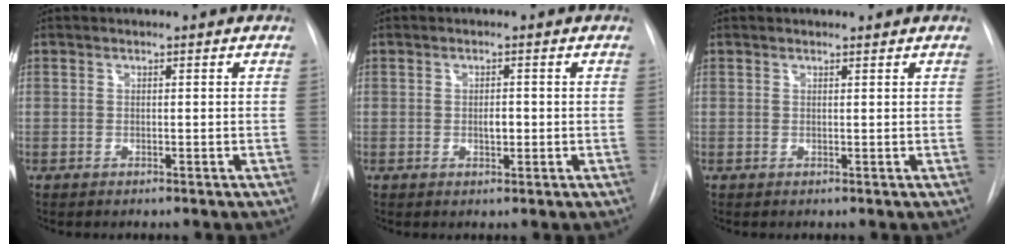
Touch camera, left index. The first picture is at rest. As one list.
[{"total": 1.6, "force": [-0.6, 0.7, 1.3], "torque": [-0.021, -0.006, -0.009]}, {"total": 0.6, "force": [0.6, 0.0, 0.0], "torque": [-0.005, 0.000, 0.009]}]